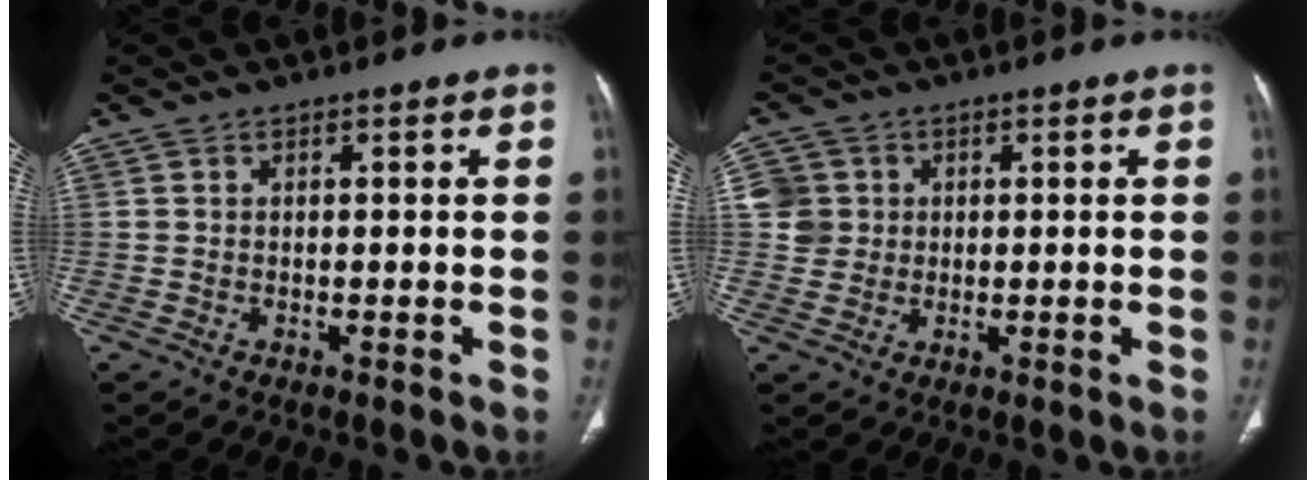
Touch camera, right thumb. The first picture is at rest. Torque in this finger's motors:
{"motor_torque": [0.43, 0.38, 0.31, 0.16, -0.01]}